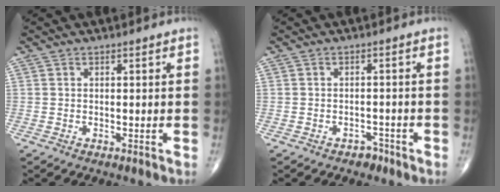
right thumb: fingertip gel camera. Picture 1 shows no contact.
{"total": 2.2, "force": [-1.6, 1.4, 0.6], "torque": [-0.004, 0.011, -0.021]}